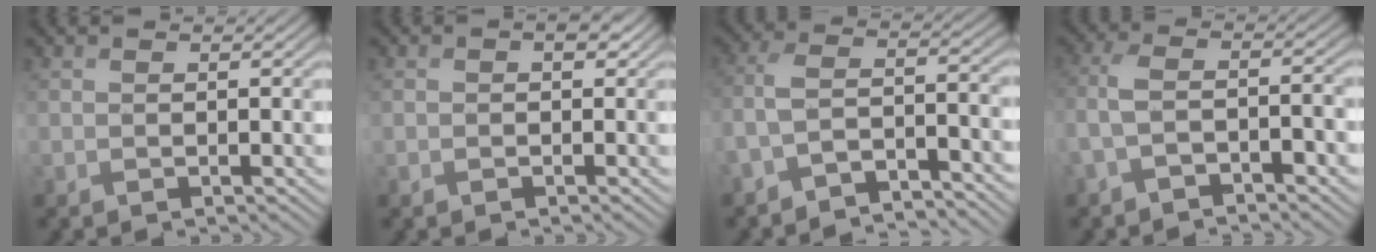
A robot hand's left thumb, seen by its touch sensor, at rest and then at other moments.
{"total": 1.5, "force": [0.1, 0.9, 1.2], "torque": [-0.015, 0.001, 0.000]}
{"total": 5.8, "force": [-4.7, 1.5, 3.2], "torque": [-0.069, 0.003, -0.098]}
{"total": 4.8, "force": [-2.6, 1.6, 3.7], "torque": [-0.087, 0.000, -0.059]}